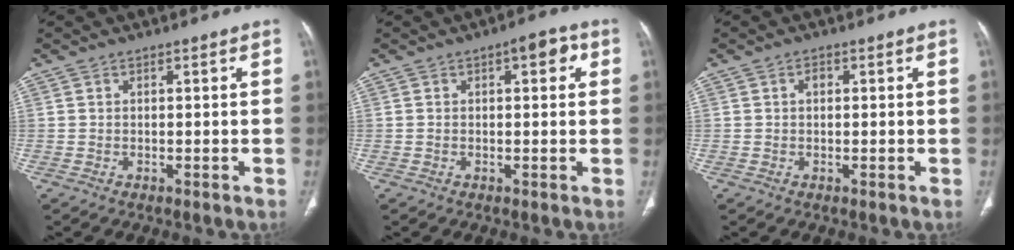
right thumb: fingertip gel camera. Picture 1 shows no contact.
{"total": 4.2, "force": [1.4, 2.0, 3.5], "torque": [-0.028, 0.009, 0.012]}
{"total": 1.2, "force": [0.2, 0.9, 0.8], "torque": [-0.008, 0.005, 0.000]}